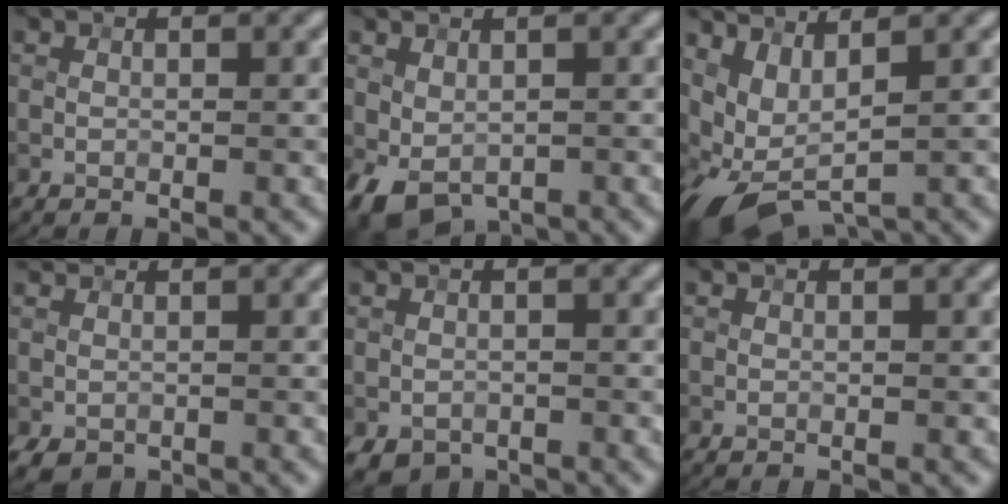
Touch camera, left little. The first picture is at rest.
{"total": 3.6, "force": [-1.1, 2.4, 2.5], "torque": [-0.045, -0.006, -0.014]}
{"total": 6.1, "force": [0.0, 3.2, 5.2], "torque": [-0.125, -0.009, 0.007]}
{"total": 1.9, "force": [0.0, 1.6, 0.9], "torque": [-0.017, 0.001, 0.000]}
{"total": 1.7, "force": [-1.0, 1.2, 0.7], "torque": [-0.013, -0.007, -0.017]}
{"total": 0.0}